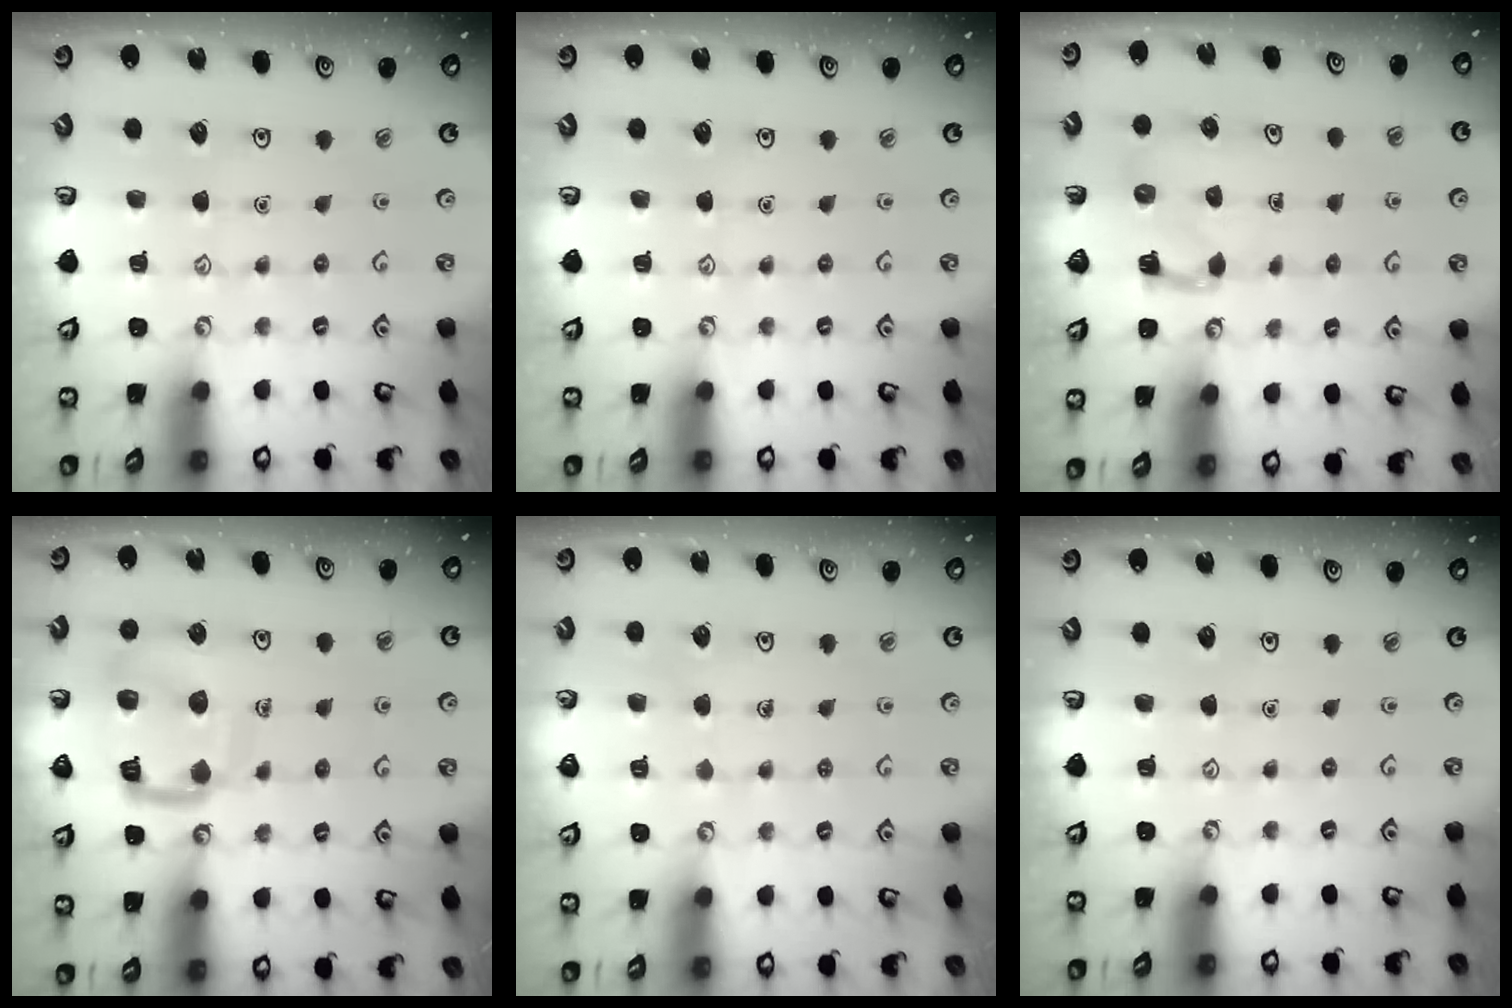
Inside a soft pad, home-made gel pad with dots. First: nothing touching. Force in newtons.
{"total": 0.0}
{"total": 3.4, "press": 3.4, "slide": 0.6}
{"total": 13.1, "press": 13.0, "slide": 1.5}
{"total": 2.9, "press": 2.9, "slide": 0.2}
{"total": 0.0}